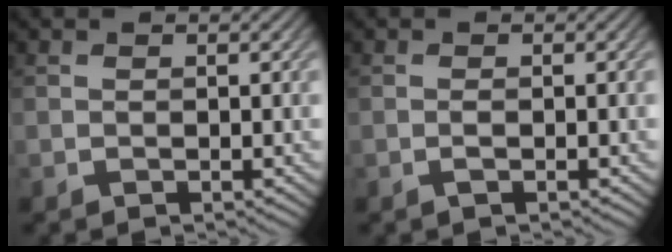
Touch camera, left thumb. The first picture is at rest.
{"total": 0.9, "force": [-0.4, 0.1, 0.8], "torque": [-0.016, 0.001, -0.007]}